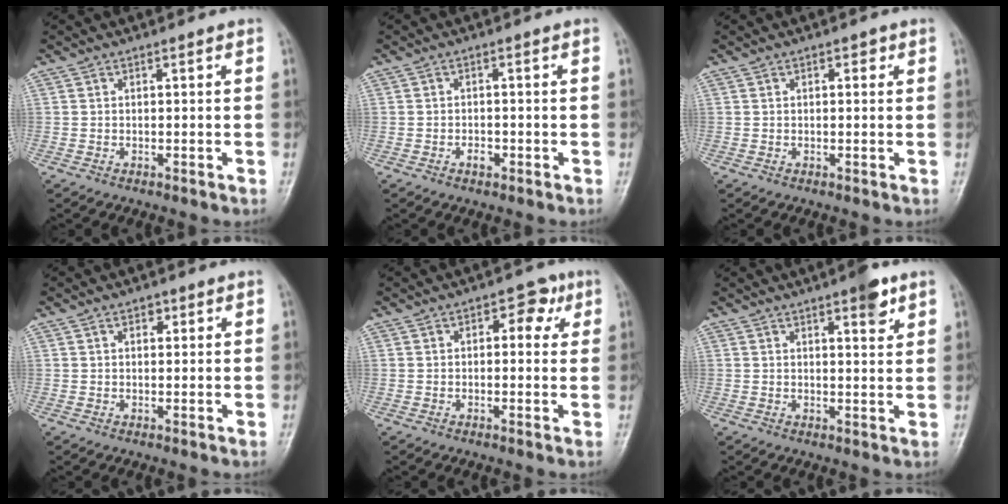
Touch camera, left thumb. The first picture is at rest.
{"total": 1.8, "force": [-0.8, 1.1, 1.1], "torque": [-0.013, 0.006, -0.014]}
{"total": 1.3, "force": [0.6, 0.7, 0.9], "torque": [-0.005, 0.001, 0.006]}
{"total": 1.9, "force": [0.9, 1.3, 1.1], "torque": [-0.007, -0.001, 0.012]}
{"total": 4.8, "force": [1.5, 3.0, 3.4], "torque": [-0.012, 0.003, 0.010]}
{"total": 4.6, "force": [2.8, 1.3, 3.3], "torque": [-0.036, -0.015, 0.037]}